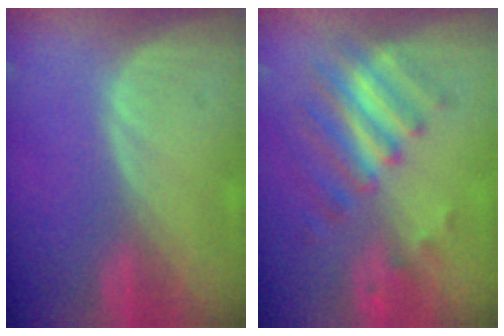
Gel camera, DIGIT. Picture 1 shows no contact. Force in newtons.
{"total": 7.9, "press": 7.1, "slide": 3.5}